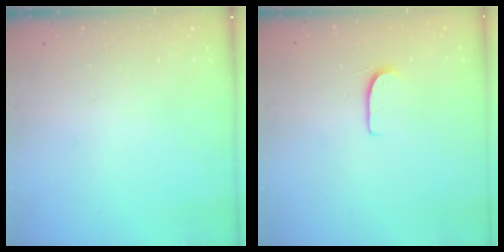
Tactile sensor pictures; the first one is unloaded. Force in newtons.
{"total": 5.9, "press": 5.9, "slide": 0.4}